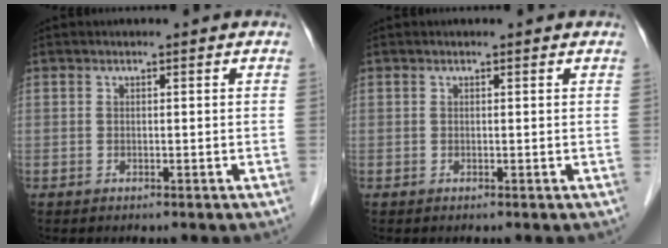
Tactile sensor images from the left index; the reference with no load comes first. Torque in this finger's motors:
{"motor_torque": [-0.17, 0.13, -0.36, 0.00]}